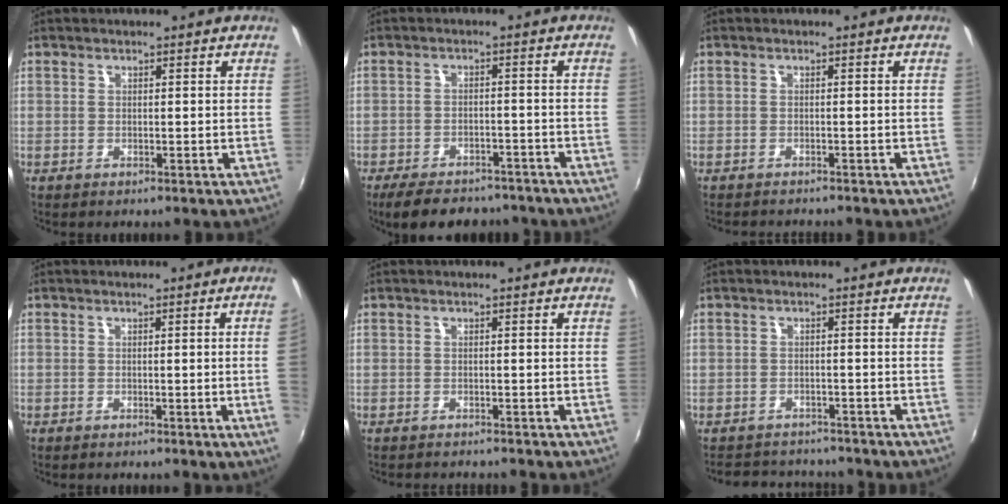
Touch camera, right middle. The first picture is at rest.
{"total": 12.9, "force": [-10.4, 5.1, 5.7], "torque": [-0.122, -0.010, -0.147]}
{"total": 2.6, "force": [-2.5, 0.4, 0.5], "torque": [-0.019, -0.013, -0.041]}
{"total": 3.2, "force": [-0.2, -1.7, 2.7], "torque": [-0.048, -0.011, 0.005]}
{"total": 2.2, "force": [-2.1, 0.4, 0.4], "torque": [-0.016, -0.012, -0.034]}
{"total": 7.3, "force": [-6.5, 3.1, 1.2], "torque": [-0.036, 0.019, -0.095]}